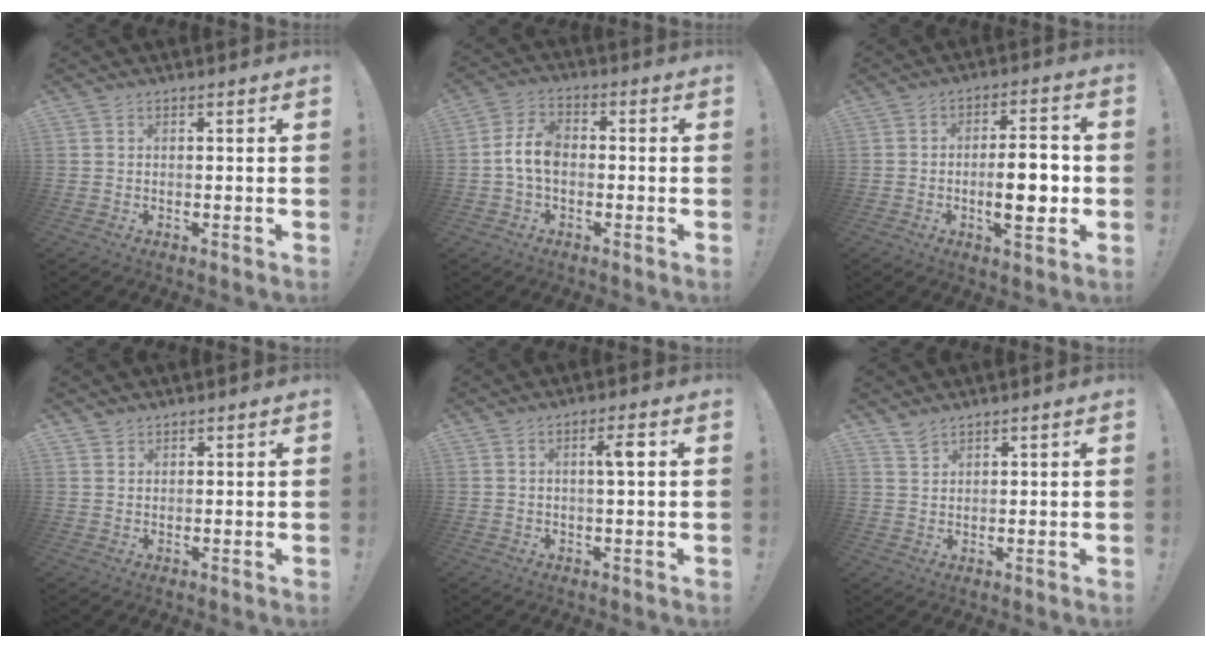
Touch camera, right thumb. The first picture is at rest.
{"total": 8.2, "force": [-0.9, 4.9, 6.5], "torque": [-0.136, 0.014, -0.011]}
{"total": 11.0, "force": [-1.9, 3.4, 10.3], "torque": [-0.149, -0.004, -0.040]}
{"total": 1.5, "force": [1.3, 0.8, 0.1], "torque": [-0.001, -0.006, 0.025]}
{"total": 4.2, "force": [0.9, 0.3, 4.1], "torque": [-0.065, -0.001, 0.005]}
{"total": 3.1, "force": [2.7, 1.0, 1.1], "torque": [-0.018, -0.018, 0.050]}